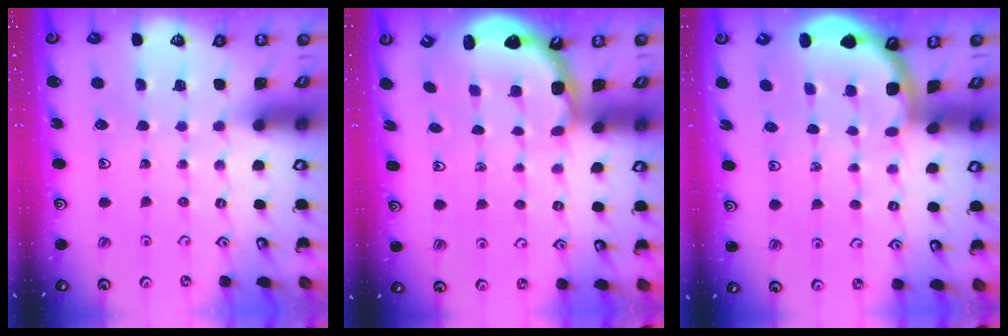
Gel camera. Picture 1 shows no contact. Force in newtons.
{"total": 2.6, "press": 2.3, "slide": 1.3}
{"total": 1.9, "press": 1.9, "slide": 0.0}